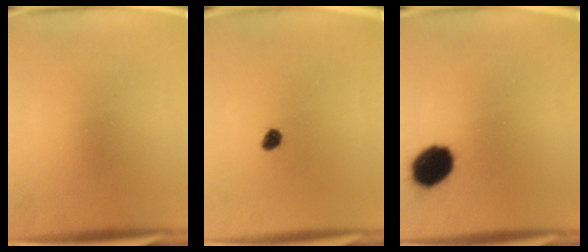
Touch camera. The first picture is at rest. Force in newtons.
{"total": 2.0}
{"total": 10.3}